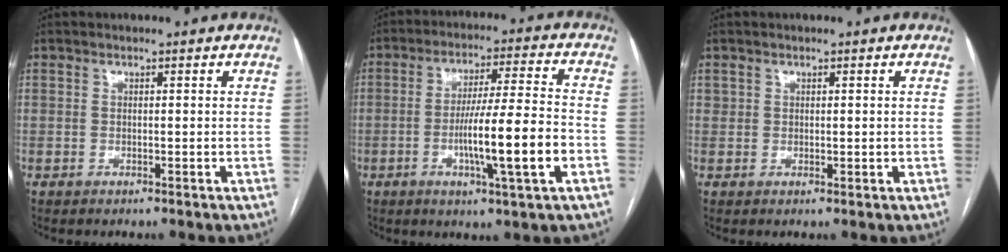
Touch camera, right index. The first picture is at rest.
{"total": 12.7, "force": [-3.6, 0.0, 12.2], "torque": [-0.204, 0.000, -0.062]}
{"total": 1.3, "force": [0.6, 1.1, 0.3], "torque": [0.002, 0.003, 0.011]}